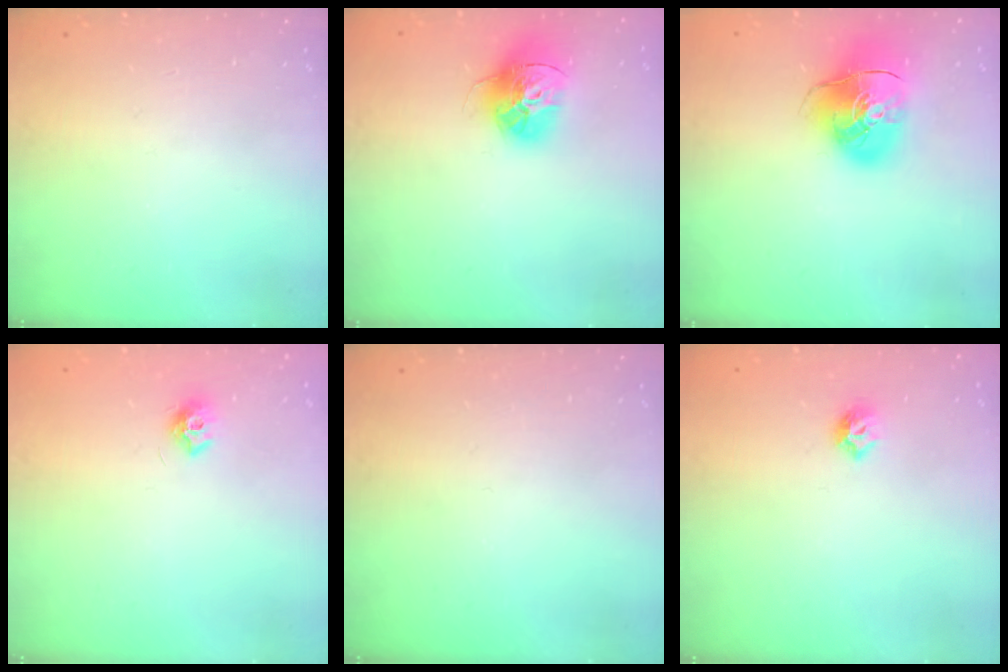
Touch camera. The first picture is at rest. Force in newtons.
{"total": 14.7, "press": 14.6, "slide": 1.4}
{"total": 12.3, "press": 12.2, "slide": 1.9}
{"total": 7.8, "press": 7.8, "slide": 0.3}
{"total": 0.0}
{"total": 6.4, "press": 6.3, "slide": 0.9}